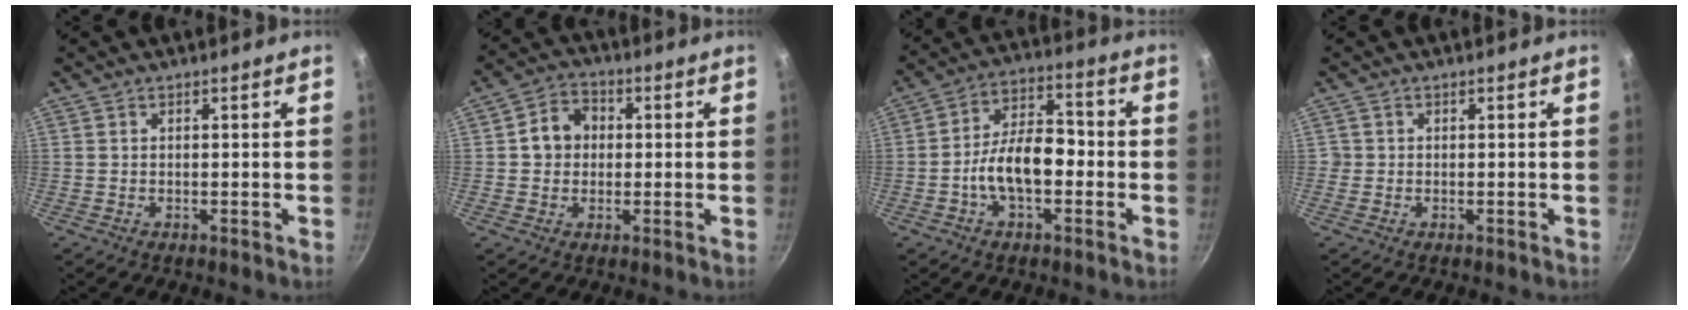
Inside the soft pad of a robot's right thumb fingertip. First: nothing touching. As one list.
[{"total": 7.0, "force": [0.5, 5.9, 3.7], "torque": [-0.044, 0.017, 0.000]}, {"total": 11.7, "force": [-2.5, 6.4, 9.4], "torque": [-0.156, 0.039, -0.053]}, {"total": 1.0, "force": [-0.1, 1.0, 0.1], "torque": [0.005, 0.004, -0.003]}]